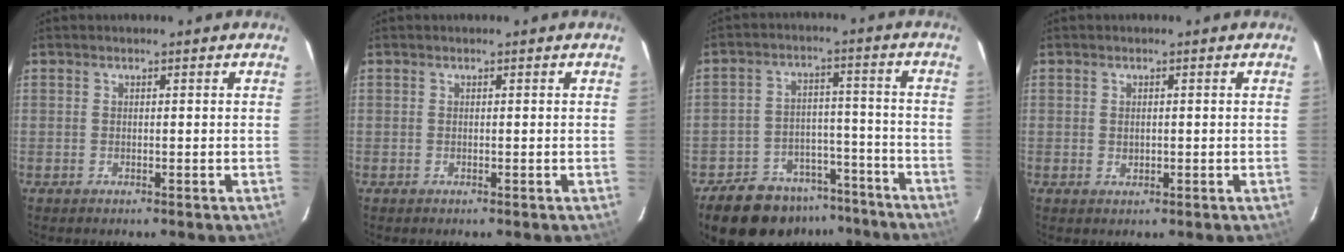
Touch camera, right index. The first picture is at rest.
{"total": 0.0}
{"total": 16.0, "force": [-12.3, 8.8, 5.2], "torque": [-0.121, 0.039, -0.163]}
{"total": 1.3, "force": [0.1, 1.0, 0.8], "torque": [-0.013, 0.001, 0.003]}